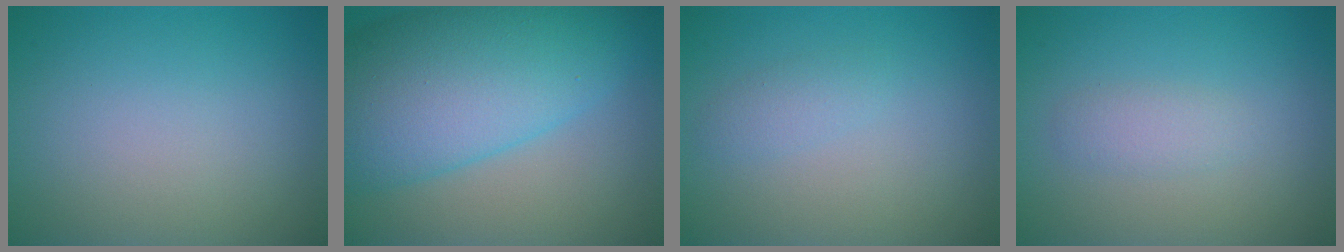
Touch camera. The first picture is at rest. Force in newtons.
{"total": 12.1, "press": 12.1, "slide": 0.1}
{"total": 1.2, "press": 1.2, "slide": 0.0}
{"total": 1.5, "press": 1.5, "slide": 0.0}